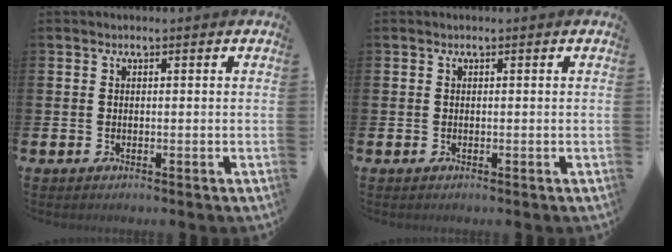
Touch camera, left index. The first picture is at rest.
{"total": 0.0}